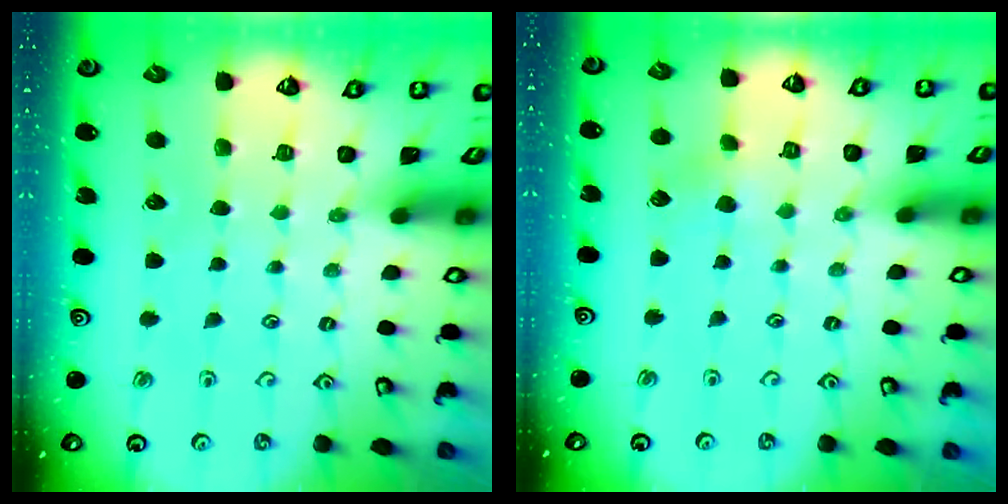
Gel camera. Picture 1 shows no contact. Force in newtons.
{"total": 2.3, "press": 2.3, "slide": 0.2}